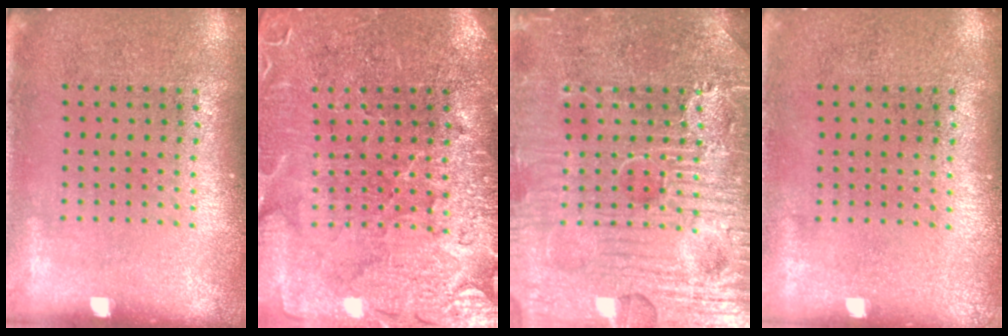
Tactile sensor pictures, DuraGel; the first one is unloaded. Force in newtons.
{"total": 3.5, "press": 3.3, "slide": 1.2}
{"total": 7.9, "press": 7.9, "slide": 0.9}
{"total": 0.0}